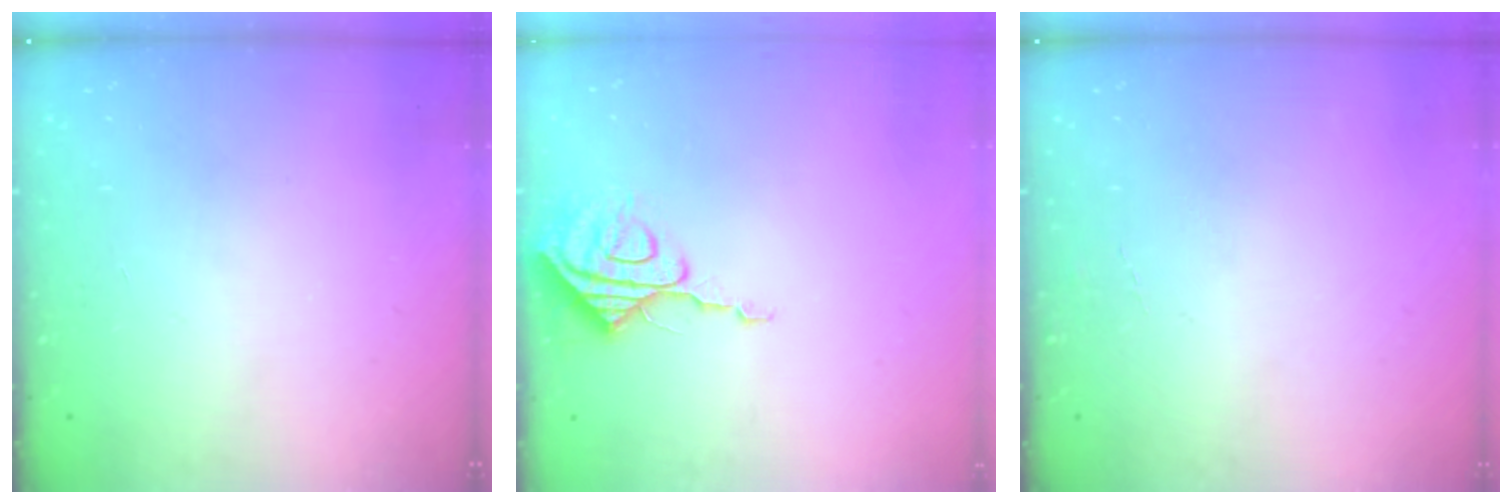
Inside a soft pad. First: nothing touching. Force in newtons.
{"total": 8.7, "press": 8.7, "slide": 0.2}
{"total": 3.1, "press": 3.1, "slide": 0.2}